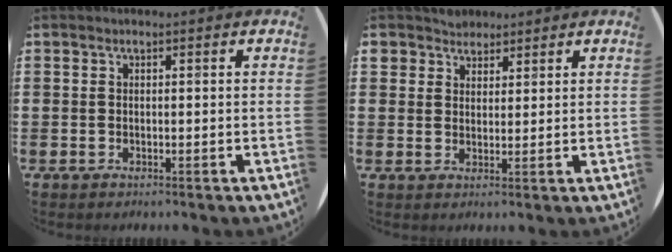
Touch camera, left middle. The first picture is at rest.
{"total": 2.8, "force": [2.4, 1.4, -0.5], "torque": [0.002, 0.004, 0.049]}